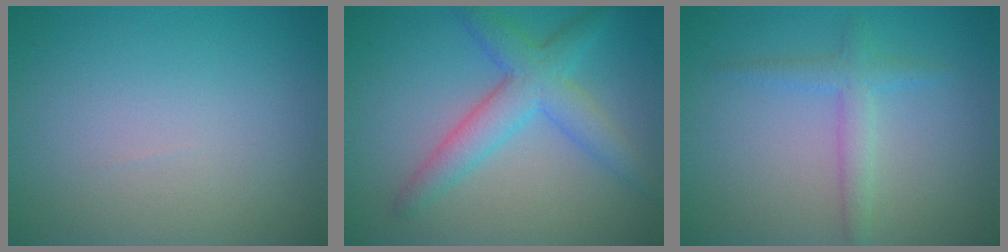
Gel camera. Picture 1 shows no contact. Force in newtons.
{"total": 4.9, "press": 4.9, "slide": 0.1}
{"total": 2.3, "press": 2.3, "slide": 0.1}